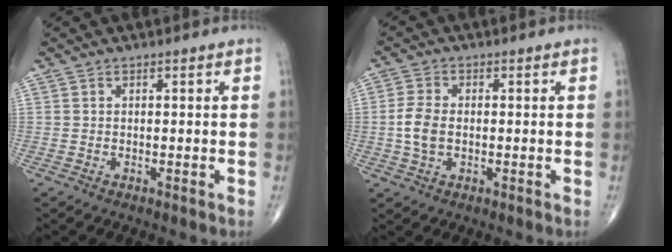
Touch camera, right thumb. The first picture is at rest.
{"total": 5.2, "force": [-0.4, 3.2, 4.1], "torque": [-0.089, 0.008, -0.010]}